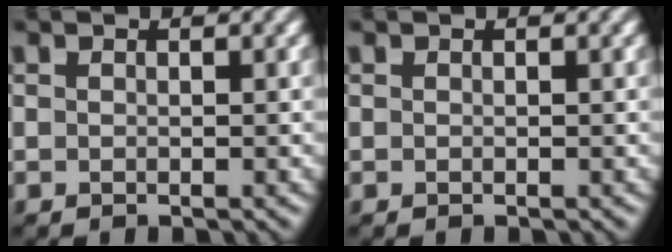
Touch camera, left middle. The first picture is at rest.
{"total": 0.0}